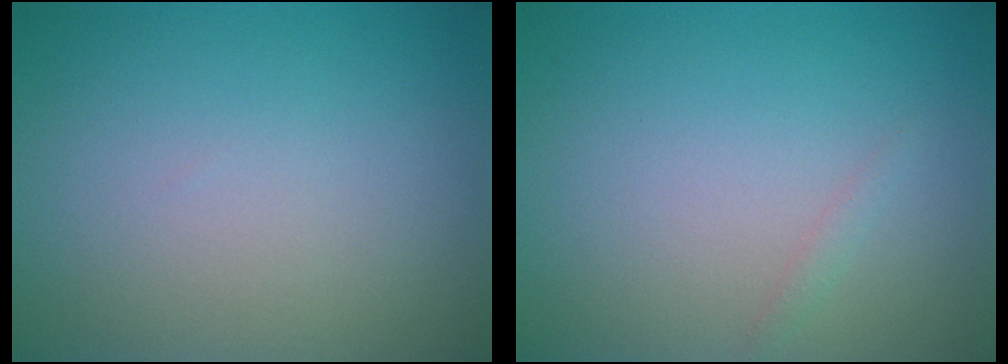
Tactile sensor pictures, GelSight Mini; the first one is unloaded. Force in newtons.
{"total": 0.5, "press": 0.5, "slide": 0.0}